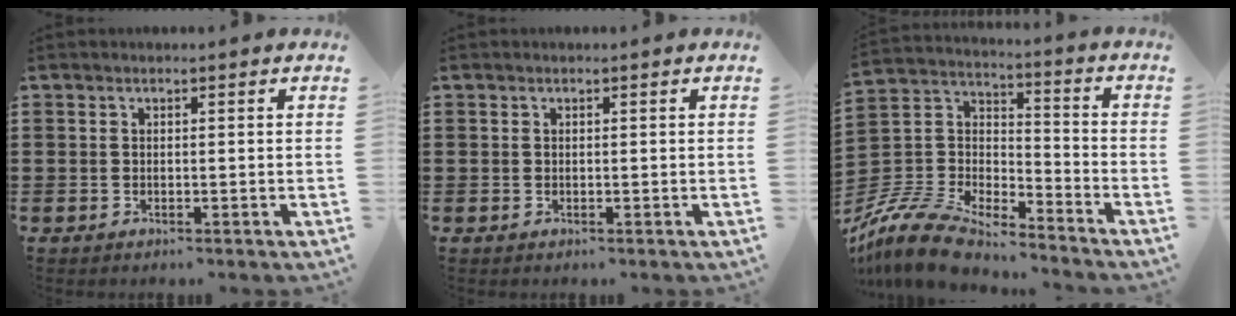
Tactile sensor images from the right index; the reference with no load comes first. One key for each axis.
{"total": 0.0}
{"total": 10.3, "fx": -9.7, "fy": 2.1, "fz": 2.8, "tx": -0.084, "ty": 0.004, "tz": -0.200}